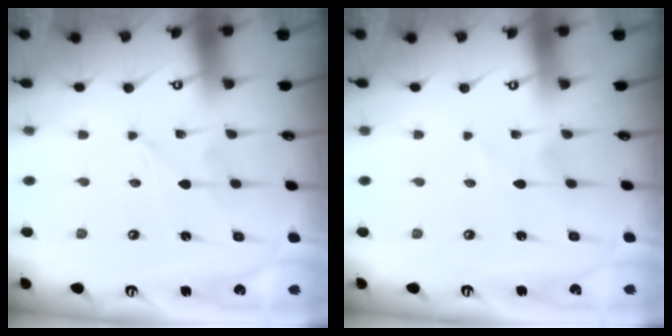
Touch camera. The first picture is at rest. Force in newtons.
{"total": 1.4, "press": 1.4, "slide": 0.3}